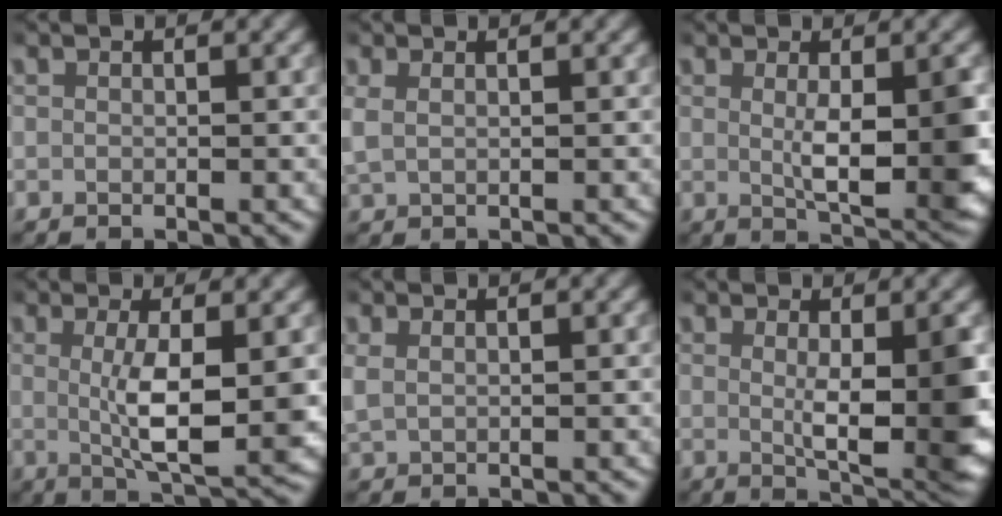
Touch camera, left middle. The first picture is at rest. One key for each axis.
{"total": 2.0, "fx": 0.6, "fy": 1.3, "fz": 1.3, "tx": -0.042, "ty": 0.000, "tz": 0.014}
{"total": 6.7, "fx": -0.1, "fy": 2.3, "fz": 6.3, "tx": -0.091, "ty": -0.018, "tz": 0.005}
{"total": 6.4, "fx": 0.5, "fy": 1.9, "fz": 6.1, "tx": -0.104, "ty": -0.016, "tz": 0.016}
{"total": 1.7, "fx": 0.7, "fy": 1.2, "fz": 1.1, "tx": -0.034, "ty": 0.000, "tz": 0.017}
{"total": 8.1, "fx": -0.1, "fy": 2.9, "fz": 7.6, "tx": -0.104, "ty": -0.025, "tz": 0.009}